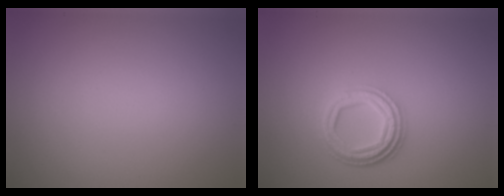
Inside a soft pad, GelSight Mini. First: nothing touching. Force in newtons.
{"total": 4.2, "press": 3.2, "slide": 2.8}